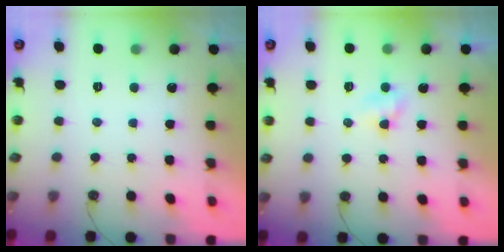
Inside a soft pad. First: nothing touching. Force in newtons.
{"total": 2.4, "press": 2.4, "slide": 0.3}